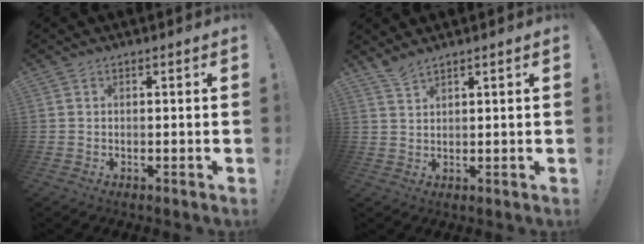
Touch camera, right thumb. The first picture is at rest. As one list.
[{"total": 3.2, "force": [2.9, 0.3, 1.4], "torque": [-0.024, -0.019, 0.052]}]